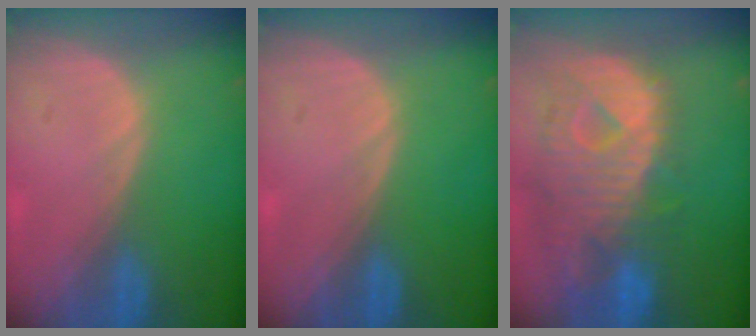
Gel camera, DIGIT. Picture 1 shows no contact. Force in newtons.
{"total": 0.0}
{"total": 12.4, "press": 10.7, "slide": 6.3}